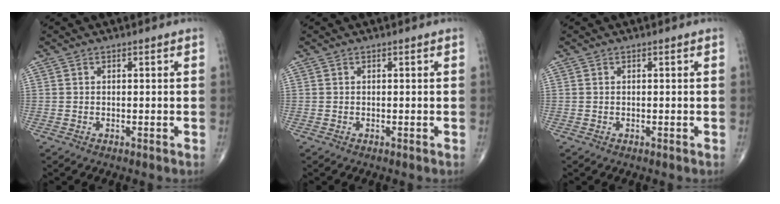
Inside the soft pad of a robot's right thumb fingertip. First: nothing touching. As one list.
[{"total": 0.0}, {"total": 0.0}]